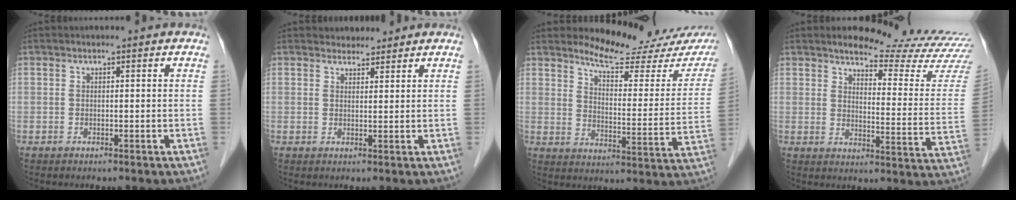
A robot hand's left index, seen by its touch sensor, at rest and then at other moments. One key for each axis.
{"total": 2.6, "fx": 2.4, "fy": 1.0, "fz": 0.0, "tx": 0.001, "ty": 0.009, "tz": 0.036}
{"total": 16.1, "fx": 14.6, "fy": 3.3, "fz": 6.1, "tx": -0.071, "ty": -0.055, "tz": 0.171}
{"total": 17.2, "fx": 16.3, "fy": 1.1, "fz": 5.5, "tx": -0.065, "ty": -0.105, "tz": 0.178}